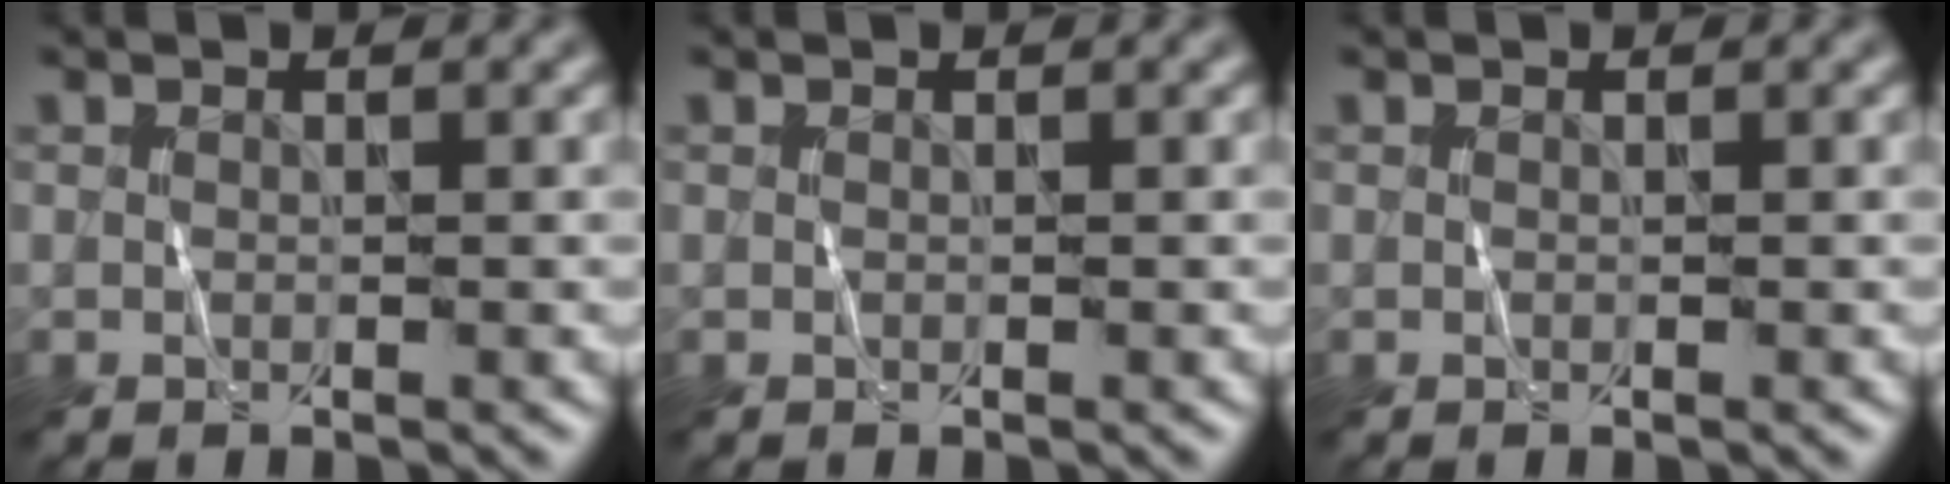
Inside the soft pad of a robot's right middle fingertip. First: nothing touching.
{"total": 0.0}
{"total": 0.0}